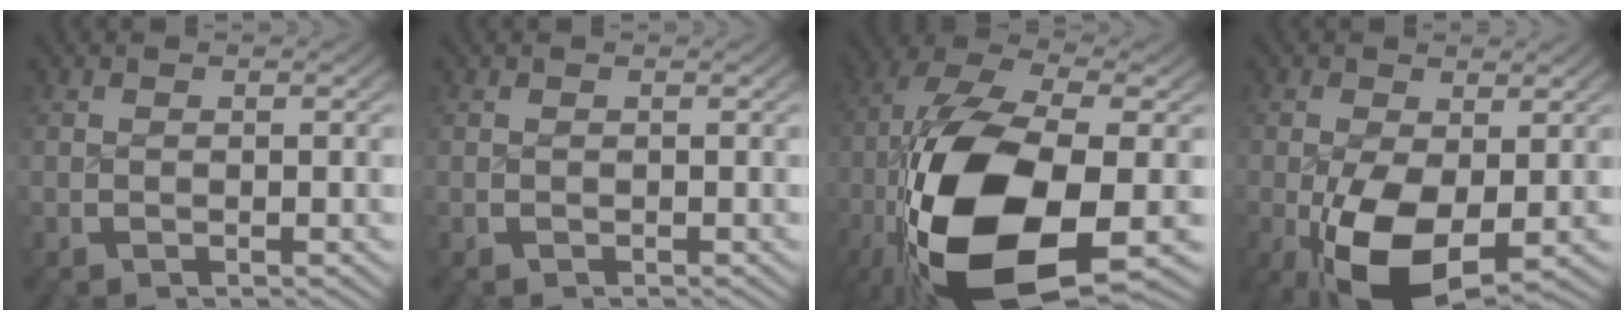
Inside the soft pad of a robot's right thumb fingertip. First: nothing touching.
{"total": 0.0}
{"total": 20.8, "force": [-3.7, 11.6, 16.8], "torque": [-0.356, -0.076, -0.011]}
{"total": 8.4, "force": [-2.2, 5.0, 6.3], "torque": [-0.147, -0.050, -0.007]}